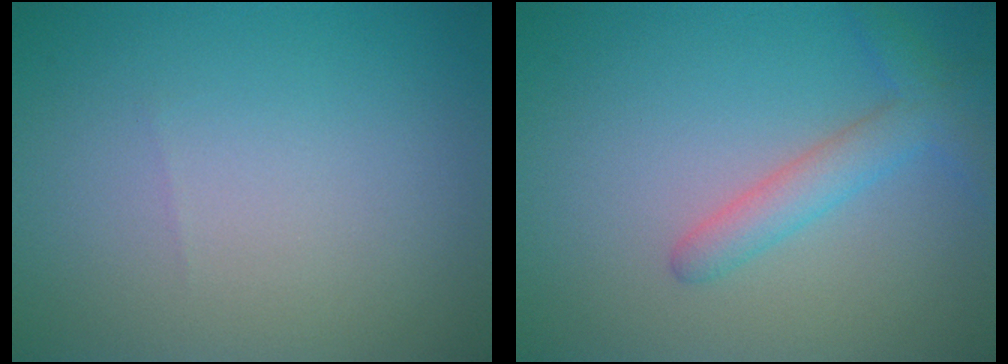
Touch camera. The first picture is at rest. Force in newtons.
{"total": 2.8, "press": 2.7, "slide": 0.2}